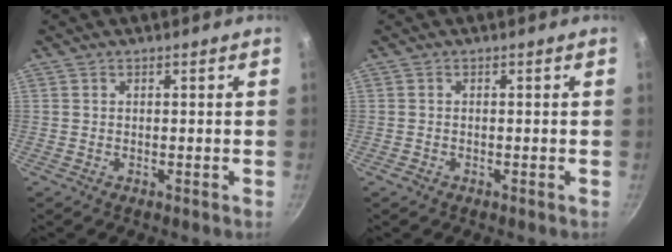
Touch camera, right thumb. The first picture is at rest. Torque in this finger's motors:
{"motor_torque": [-0.25, -0.03, -0.27, 0.15, 0.02]}